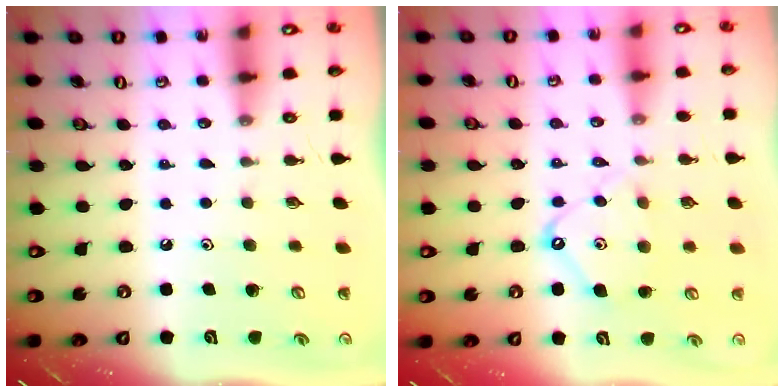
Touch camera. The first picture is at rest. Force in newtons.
{"total": 9.2, "press": 9.2, "slide": 0.8}